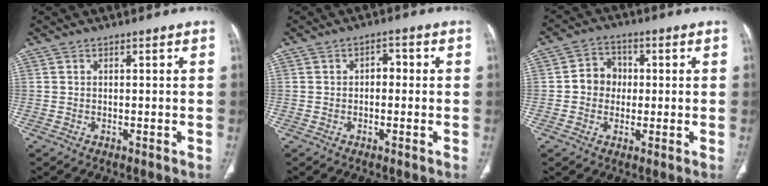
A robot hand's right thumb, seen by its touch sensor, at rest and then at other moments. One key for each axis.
{"total": 2.6, "fx": -0.1, "fy": 1.9, "fz": 1.8, "tx": -0.012, "ty": 0.012, "tz": -0.010}
{"total": 6.2, "fx": 0.0, "fy": 5.5, "fz": 2.8, "tx": -0.018, "ty": 0.014, "tz": -0.009}